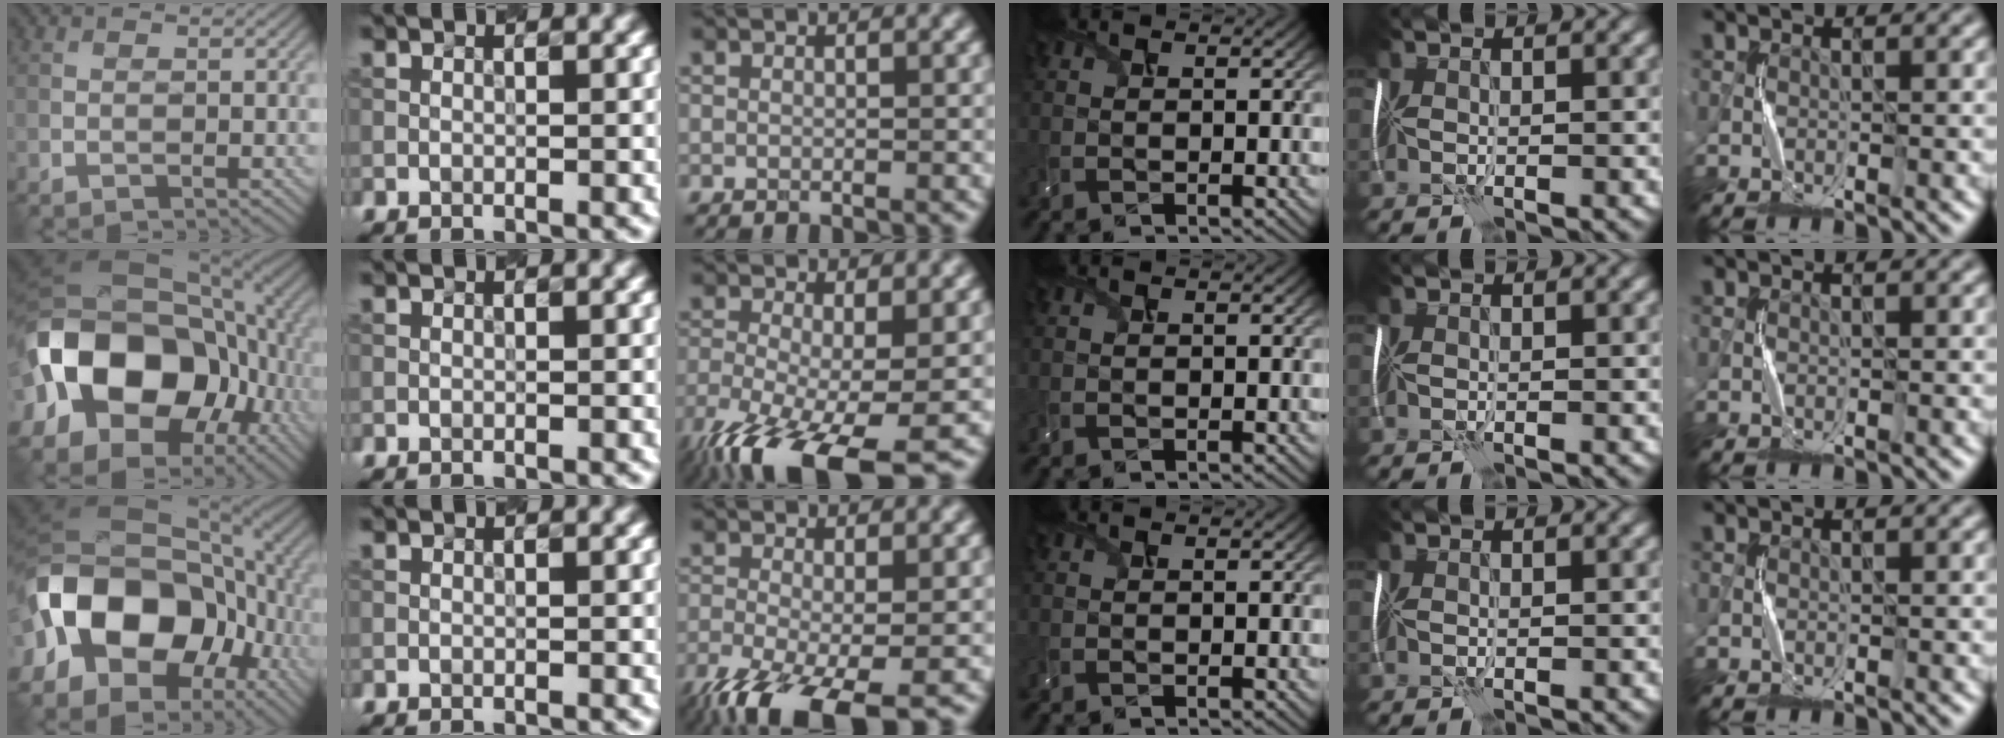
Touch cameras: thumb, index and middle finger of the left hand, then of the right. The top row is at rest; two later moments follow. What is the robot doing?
{"motion": "shake", "object": "handbell"}